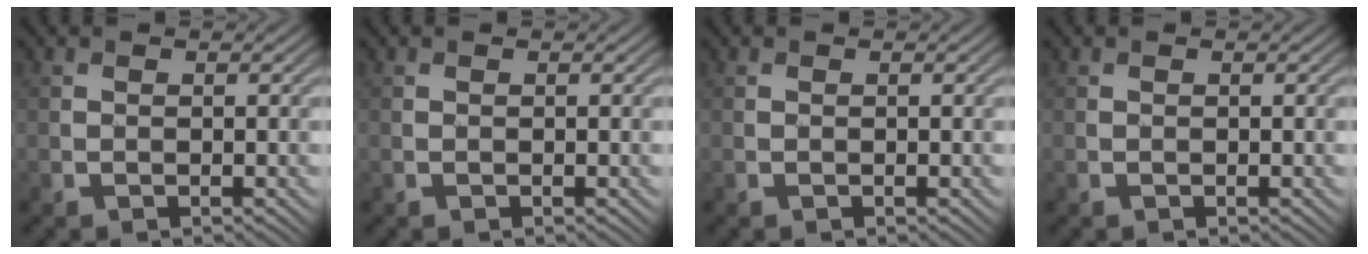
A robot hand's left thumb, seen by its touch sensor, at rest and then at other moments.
{"total": 0.0}
{"total": 0.0}
{"total": 0.0}